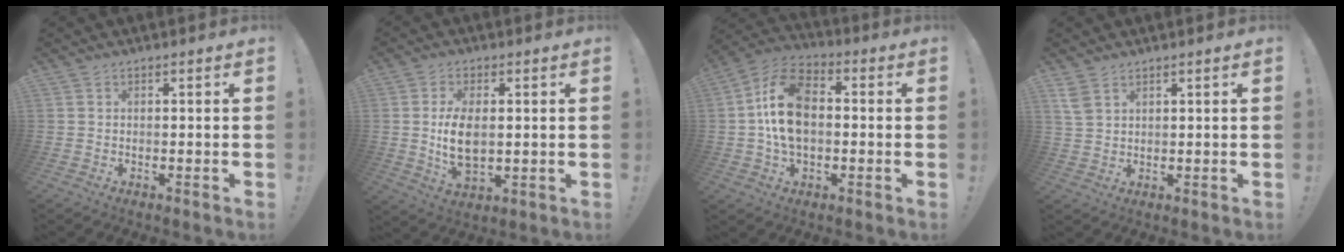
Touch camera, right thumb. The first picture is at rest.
{"total": 9.0, "force": [0.7, 4.9, 7.5], "torque": [-0.125, -0.017, 0.009]}
{"total": 15.0, "force": [0.4, 10.0, 11.2], "torque": [-0.198, 0.012, 0.007]}
{"total": 4.2, "force": [2.6, 2.3, 2.3], "torque": [-0.041, -0.010, 0.052]}